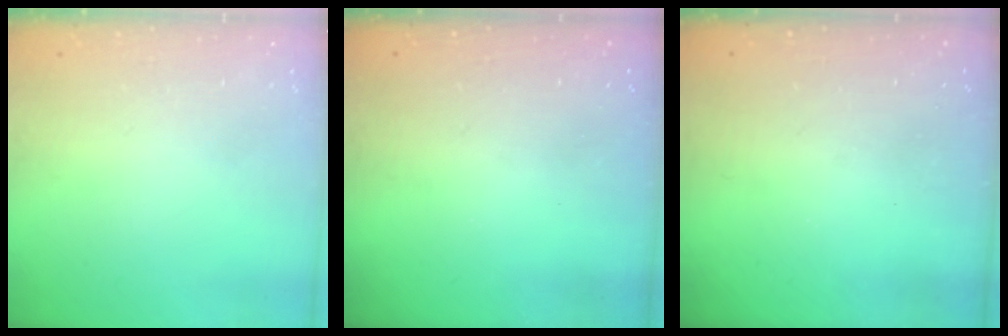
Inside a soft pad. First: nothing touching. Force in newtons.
{"total": 3.1, "press": 3.1, "slide": 0.1}
{"total": 3.1, "press": 3.0, "slide": 0.8}